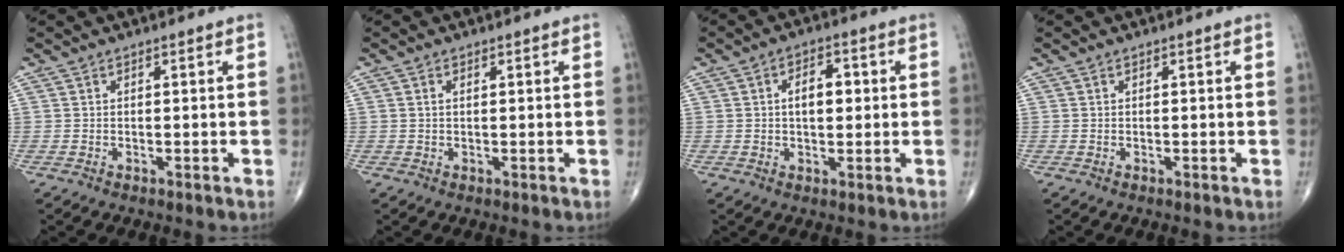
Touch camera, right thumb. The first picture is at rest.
{"total": 0.9, "force": [0.3, 0.5, 0.7], "torque": [-0.020, 0.005, 0.006]}
{"total": 5.6, "force": [0.6, 3.2, 4.5], "torque": [-0.060, 0.009, 0.006]}
{"total": 0.0}